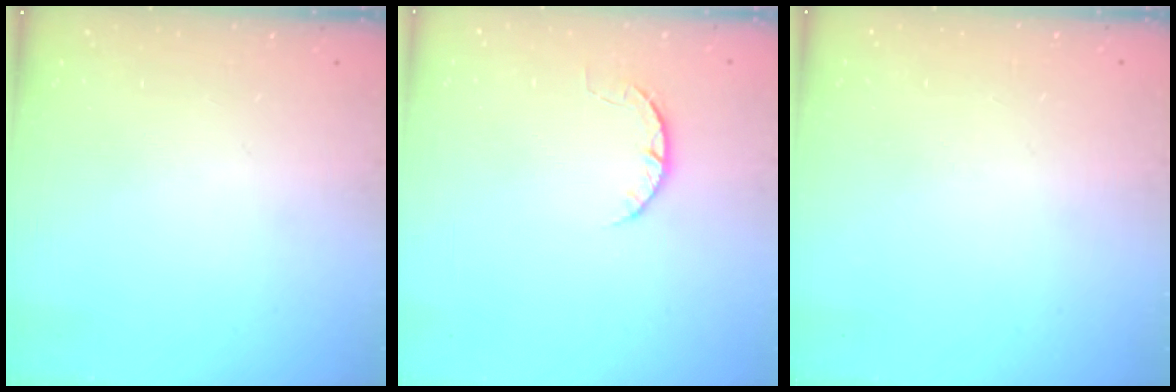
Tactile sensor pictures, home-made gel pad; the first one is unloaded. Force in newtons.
{"total": 4.5, "press": 4.5, "slide": 0.7}
{"total": 2.2, "press": 2.2, "slide": 0.1}